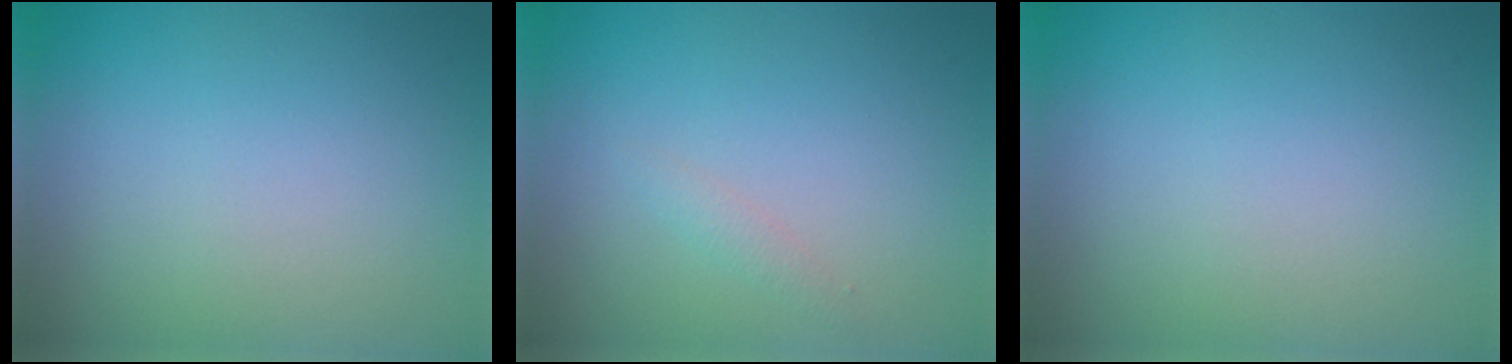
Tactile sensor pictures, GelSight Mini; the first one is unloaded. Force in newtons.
{"total": 0.8, "press": 0.8, "slide": 0.1}
{"total": 0.0}